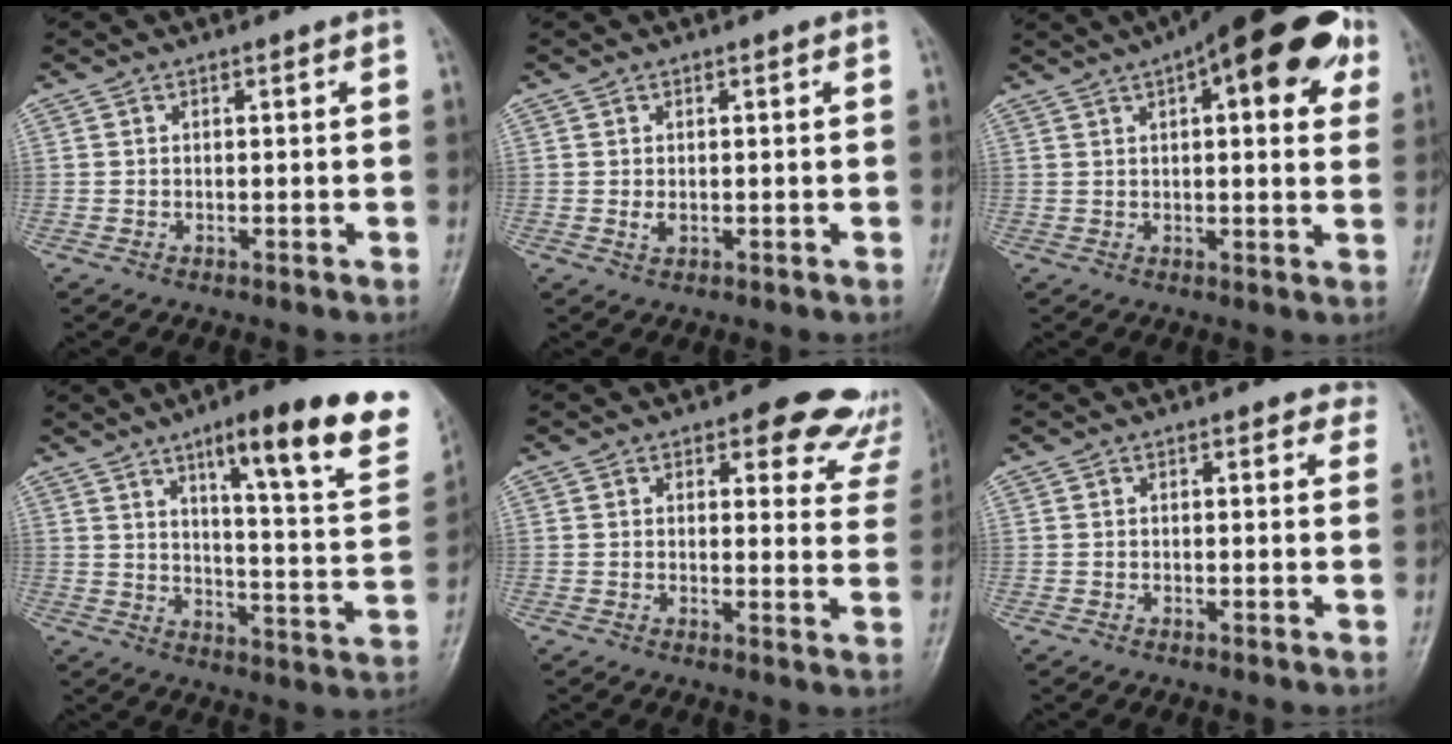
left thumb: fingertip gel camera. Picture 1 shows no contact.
{"total": 1.6, "force": [0.1, 0.9, 1.3], "torque": [-0.020, -0.004, 0.005]}
{"total": 21.0, "force": [8.9, 7.6, 17.5], "torque": [-0.222, 0.014, 0.117]}
{"total": 22.4, "force": [13.6, 4.2, 17.3], "torque": [-0.211, -0.056, 0.187]}
{"total": 12.1, "force": [9.6, 5.7, 4.8], "torque": [0.007, -0.050, 0.080]}
{"total": 2.1, "force": [1.4, 1.3, 0.9], "torque": [0.012, -0.003, 0.006]}